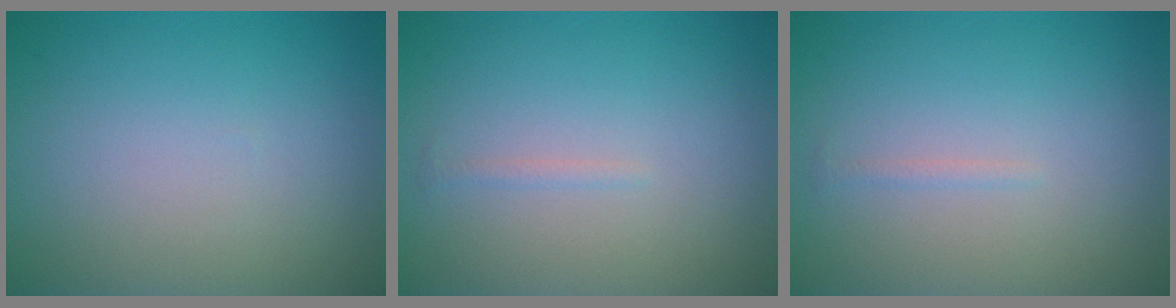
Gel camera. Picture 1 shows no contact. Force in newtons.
{"total": 0.5, "press": 0.5, "slide": 0.0}
{"total": 0.5, "press": 0.5, "slide": 0.0}